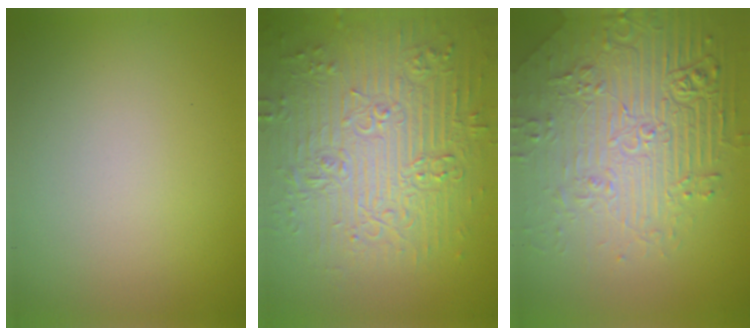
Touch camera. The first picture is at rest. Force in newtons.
{"total": 9.8, "press": 6.9, "slide": 7.0}
{"total": 8.2, "press": 6.2, "slide": 5.3}